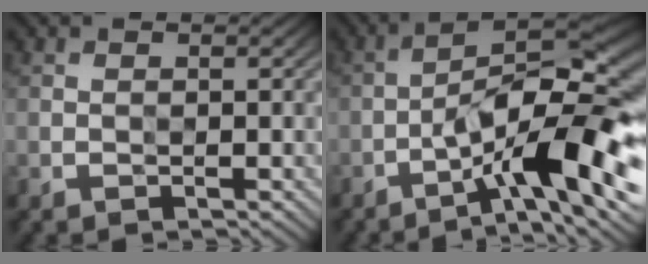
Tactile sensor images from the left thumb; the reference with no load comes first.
{"total": 14.2, "force": [-5.8, 3.9, 12.4], "torque": [-0.194, 0.011, -0.096]}